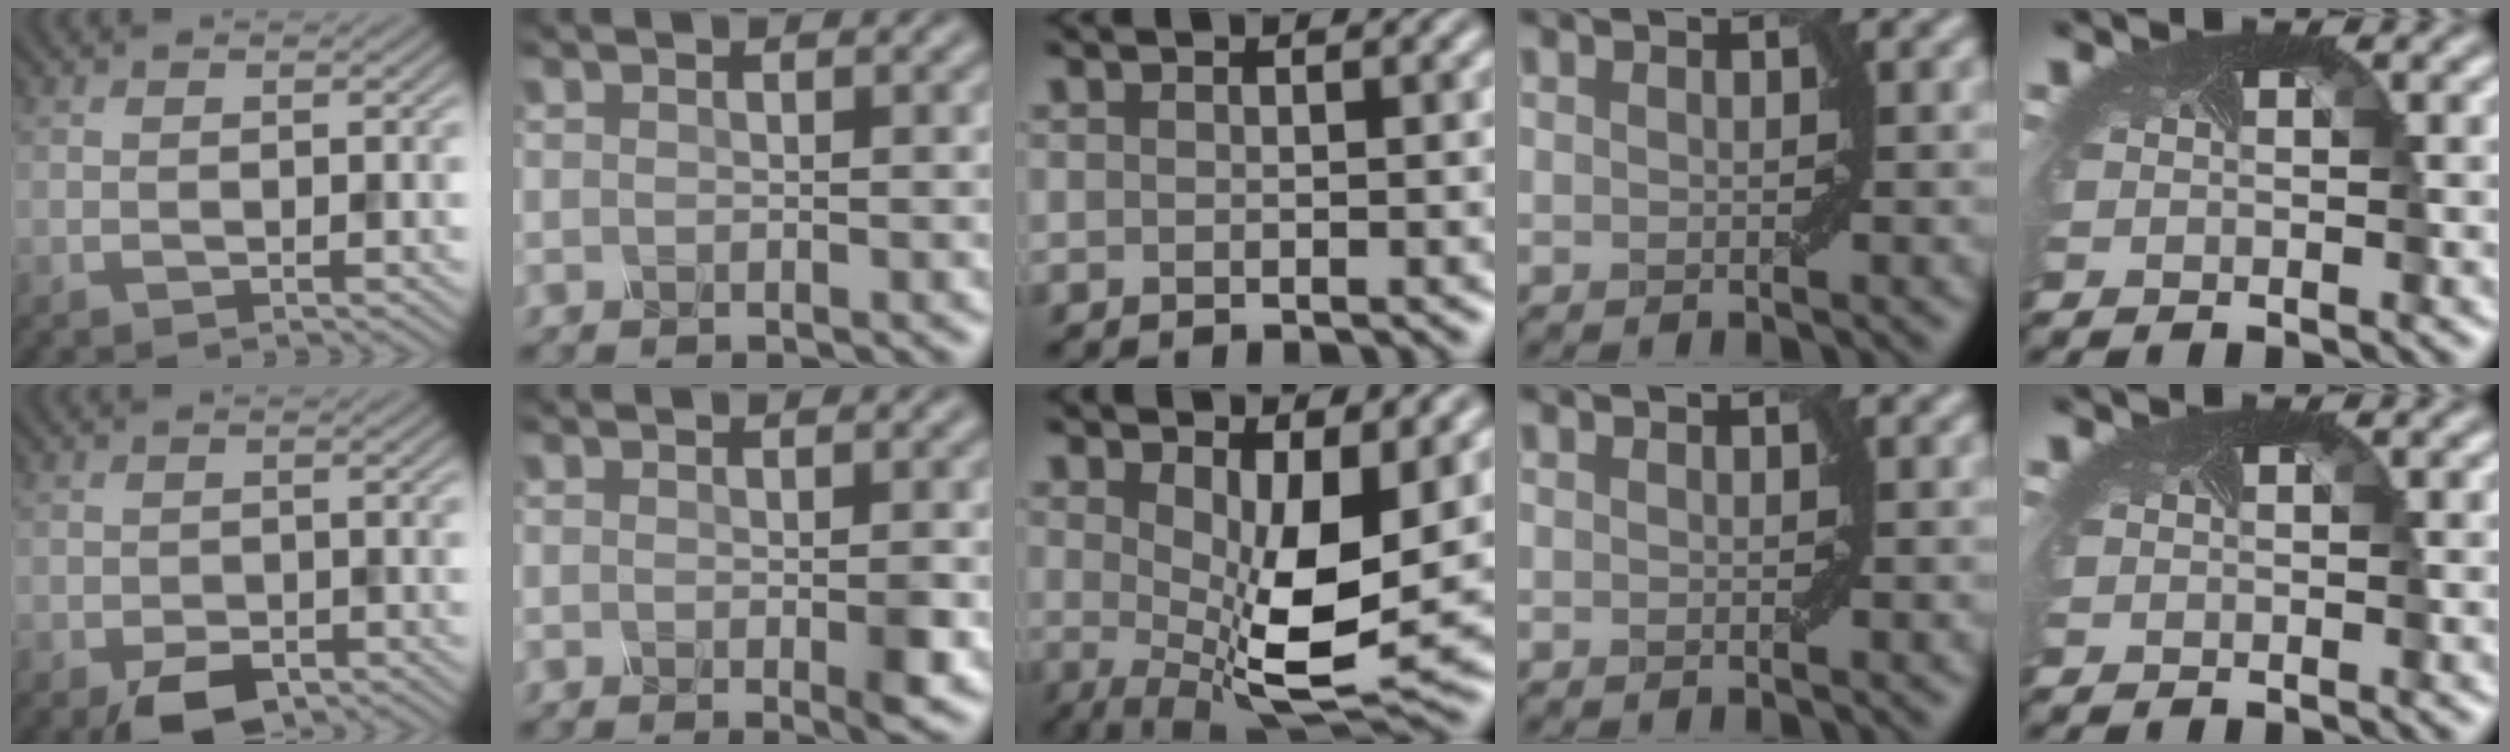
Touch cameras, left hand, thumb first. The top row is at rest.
{"thumb": {"total": 3.7, "force": [-2.4, 2.2, 1.8], "torque": [-0.028, -0.008, -0.039]}, "index": {"total": 2.1, "force": [-0.7, 0.3, 2.0], "torque": [-0.047, -0.007, -0.003]}, "middle": {"total": 8.9, "force": [0.8, 3.1, 8.3], "torque": [-0.141, -0.019, 0.016]}}